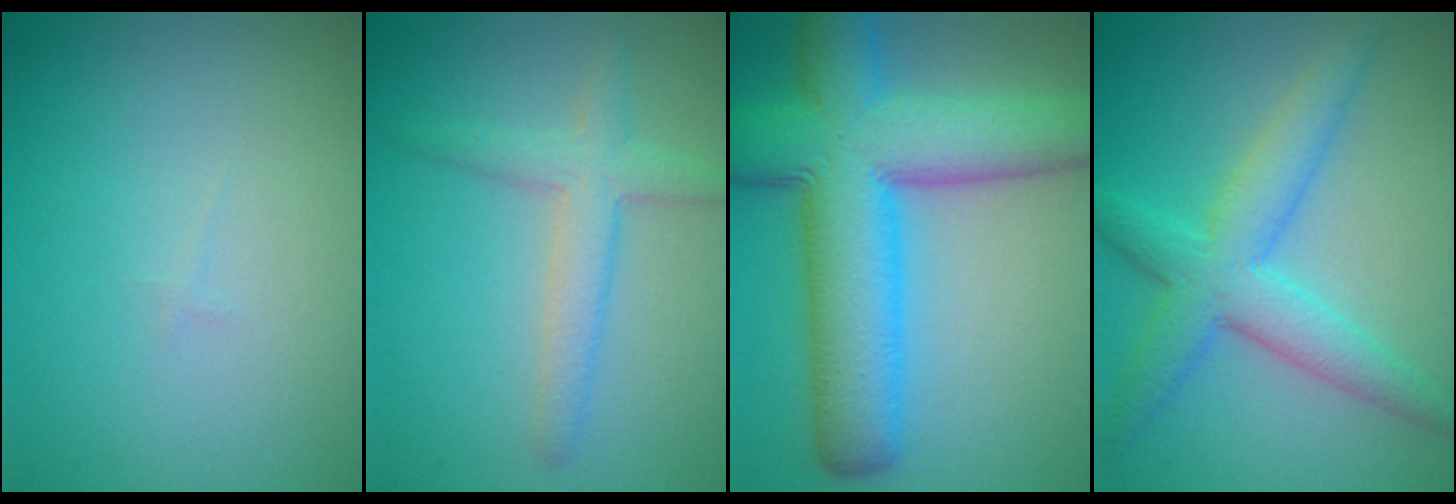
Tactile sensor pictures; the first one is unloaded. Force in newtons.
{"total": 2.8, "press": 2.8, "slide": 0.2}
{"total": 11.1, "press": 11.1, "slide": 0.3}
{"total": 5.0, "press": 5.0, "slide": 0.2}